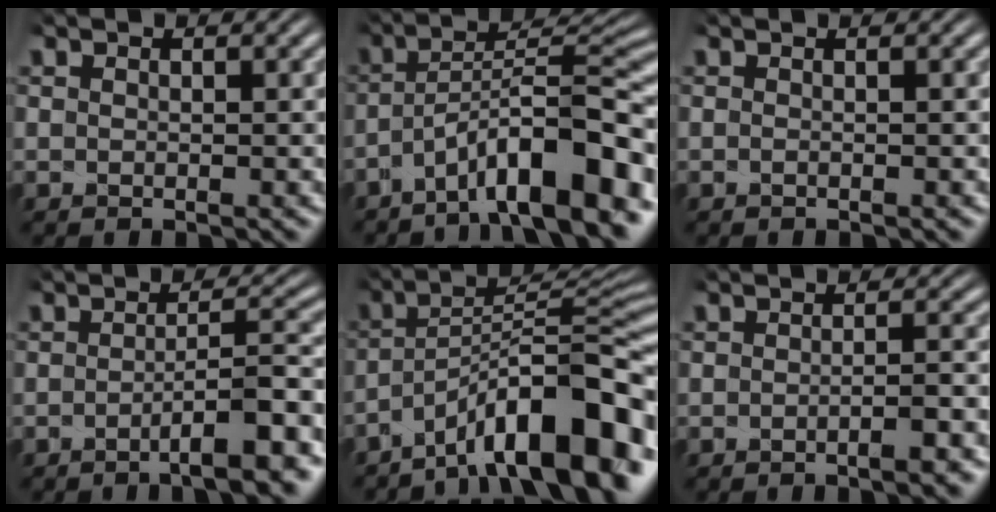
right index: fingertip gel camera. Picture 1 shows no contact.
{"total": 7.7, "force": [-3.7, 1.8, 6.5], "torque": [-0.081, 0.020, -0.069]}
{"total": 0.6, "force": [-0.2, -0.5, -0.2], "torque": [0.013, 0.016, -0.014]}
{"total": 4.9, "force": [-3.2, -0.1, 3.7], "torque": [-0.025, 0.024, -0.064]}
{"total": 9.4, "force": [-4.2, 3.1, 7.9], "torque": [-0.096, 0.019, -0.081]}
{"total": 1.4, "force": [-1.2, -0.3, 0.7], "torque": [0.009, 0.030, -0.040]}